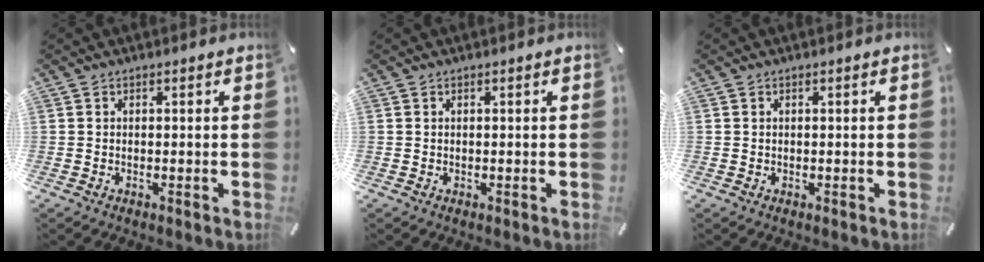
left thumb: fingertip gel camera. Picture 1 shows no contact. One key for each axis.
{"total": 0.0}
{"total": 0.0}